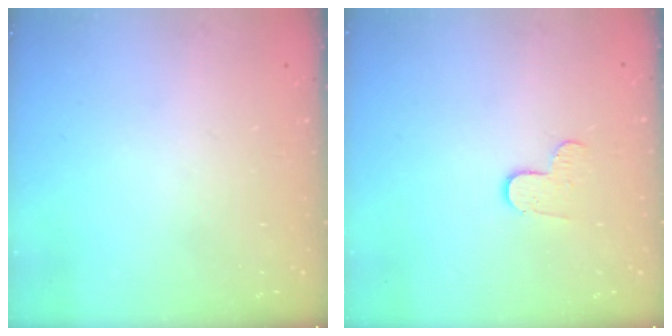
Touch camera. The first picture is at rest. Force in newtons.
{"total": 5.5, "press": 5.5, "slide": 0.5}